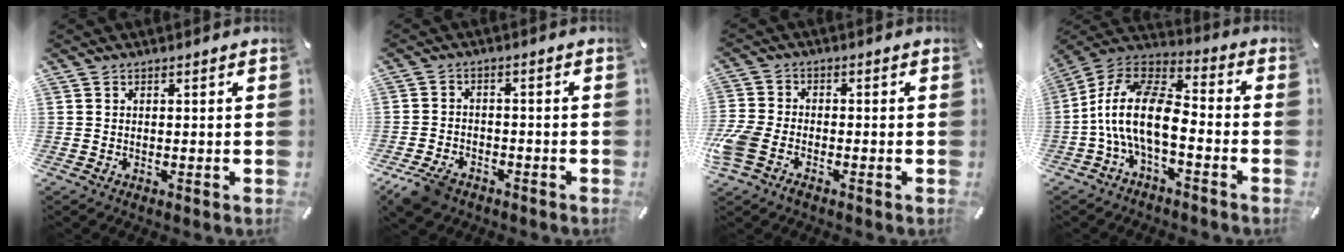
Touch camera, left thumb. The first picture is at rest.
{"total": 6.0, "force": [-3.9, 3.7, 2.7], "torque": [-0.063, 0.015, -0.075]}
{"total": 5.8, "force": [-3.0, 3.6, 3.5], "torque": [-0.087, 0.008, -0.058]}
{"total": 15.4, "force": [-4.7, 7.5, 12.6], "torque": [-0.266, 0.017, -0.085]}